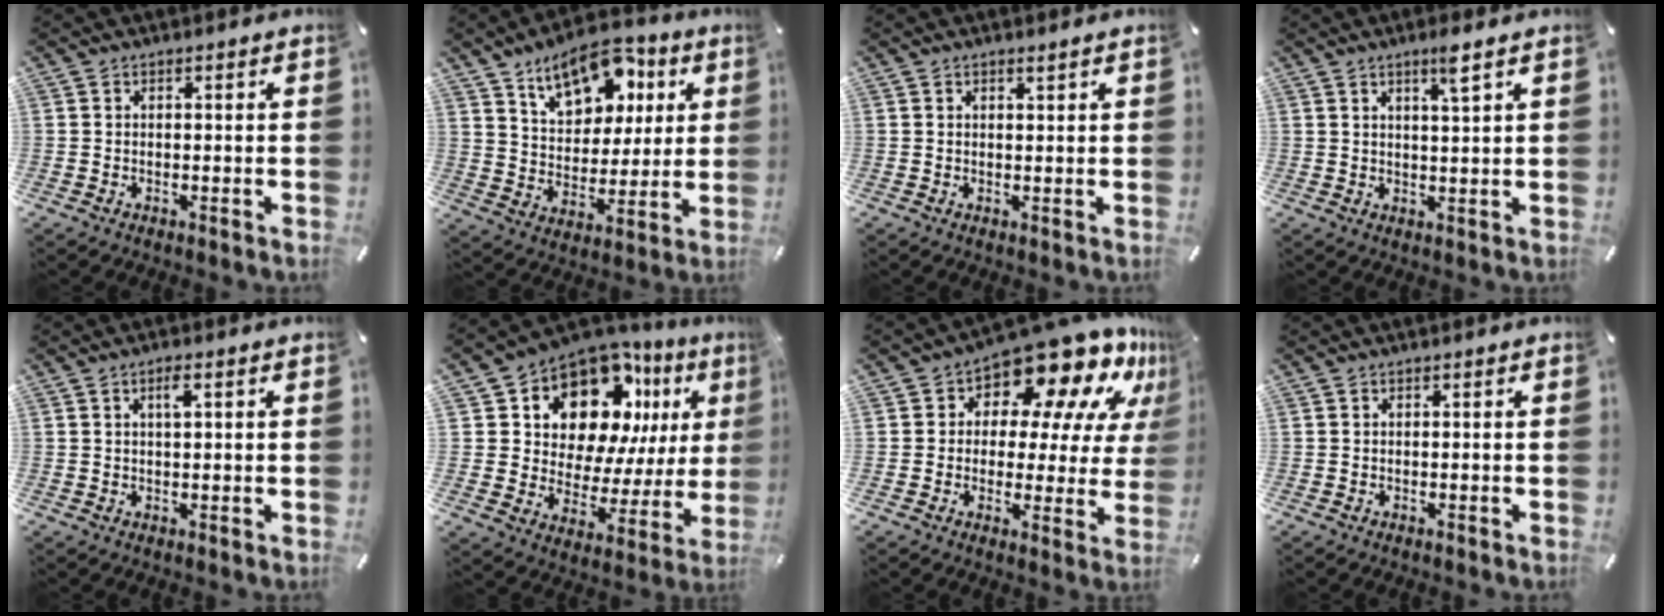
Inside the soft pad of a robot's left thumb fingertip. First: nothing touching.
{"total": 14.8, "force": [8.8, 9.3, 7.3], "torque": [-0.124, -0.038, 0.161]}
{"total": 0.7, "force": [0.7, 0.0, 0.0], "torque": [-0.001, -0.001, 0.013]}
{"total": 4.0, "force": [2.8, 0.0, 2.9], "torque": [-0.056, -0.007, 0.045]}
{"total": 1.9, "force": [0.9, 0.4, 1.6], "torque": [-0.035, 0.003, 0.013]}
{"total": 14.6, "force": [9.5, 9.2, 6.2], "torque": [-0.102, -0.080, 0.170]}
{"total": 14.6, "force": [10.9, 6.4, 7.3], "torque": [-0.107, -0.099, 0.182]}
{"total": 0.0}